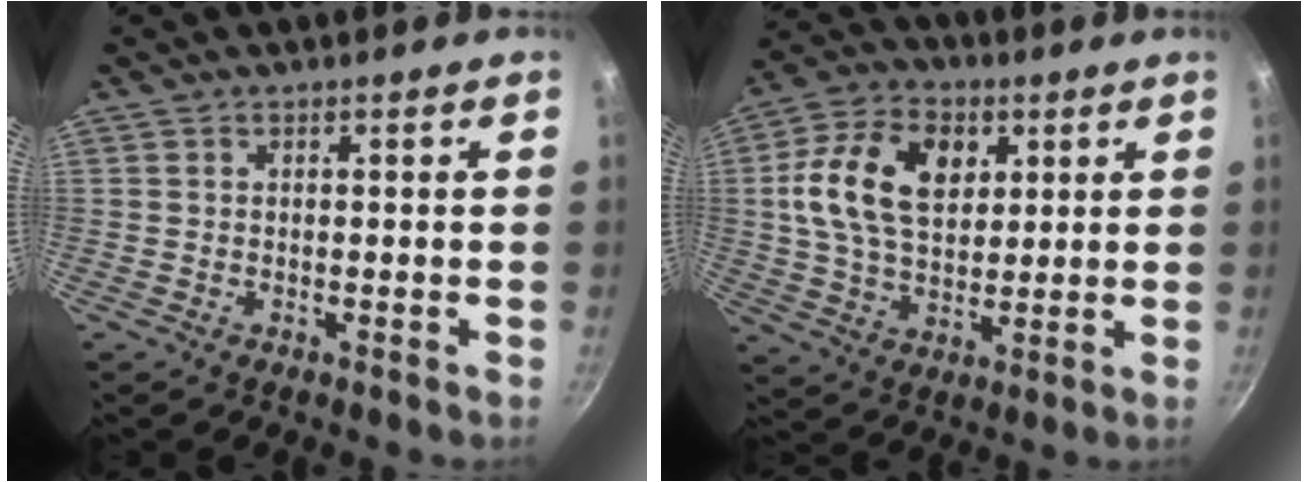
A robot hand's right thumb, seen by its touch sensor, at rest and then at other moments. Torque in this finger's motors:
{"motor_torque": [-1.32, 1.70, 0.66, -0.45, 0.49]}